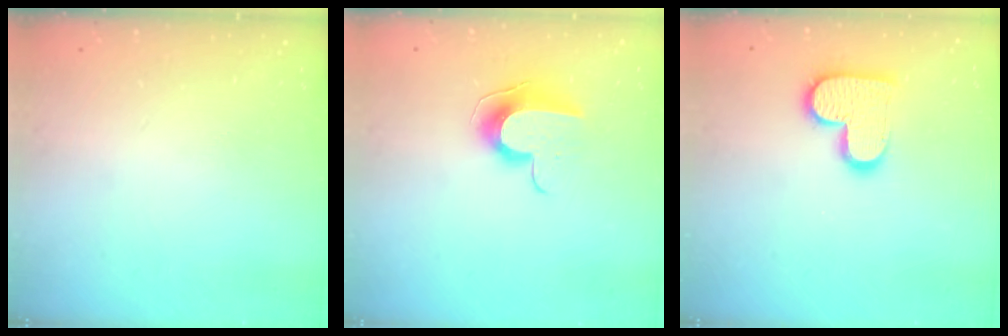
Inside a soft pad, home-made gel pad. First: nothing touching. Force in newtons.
{"total": 9.5, "press": 9.5, "slide": 0.4}
{"total": 13.5, "press": 13.5, "slide": 0.8}